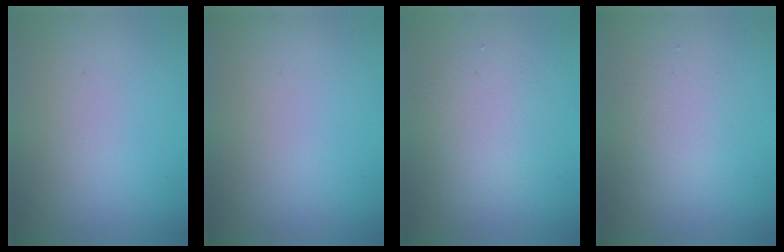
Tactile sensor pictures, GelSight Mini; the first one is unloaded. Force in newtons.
{"total": 0.0}
{"total": 2.8, "press": 2.8, "slide": 0.2}
{"total": 2.5, "press": 2.5, "slide": 0.2}